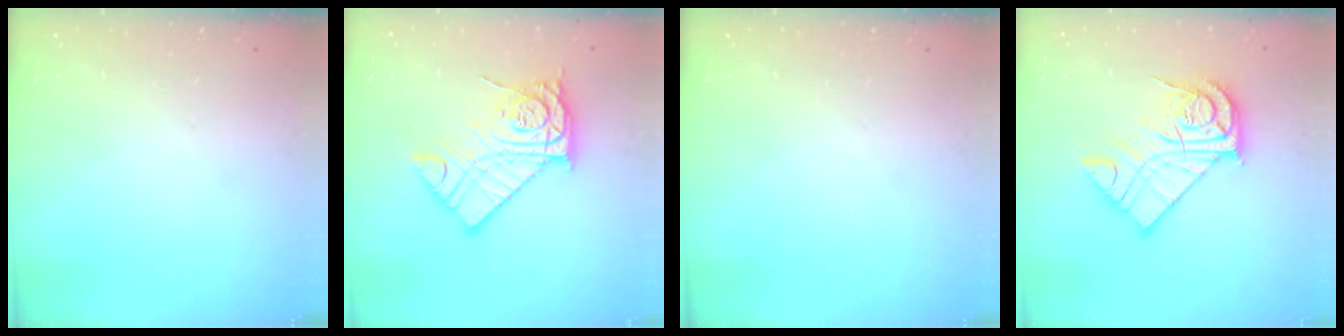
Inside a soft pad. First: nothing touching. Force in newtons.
{"total": 14.9, "press": 14.8, "slide": 1.1}
{"total": 0.0}
{"total": 15.8, "press": 15.7, "slide": 1.3}